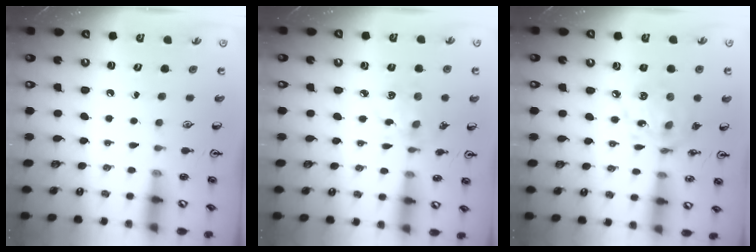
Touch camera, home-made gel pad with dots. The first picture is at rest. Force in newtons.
{"total": 7.2, "press": 7.2, "slide": 0.4}
{"total": 12.0, "press": 12.0, "slide": 0.8}